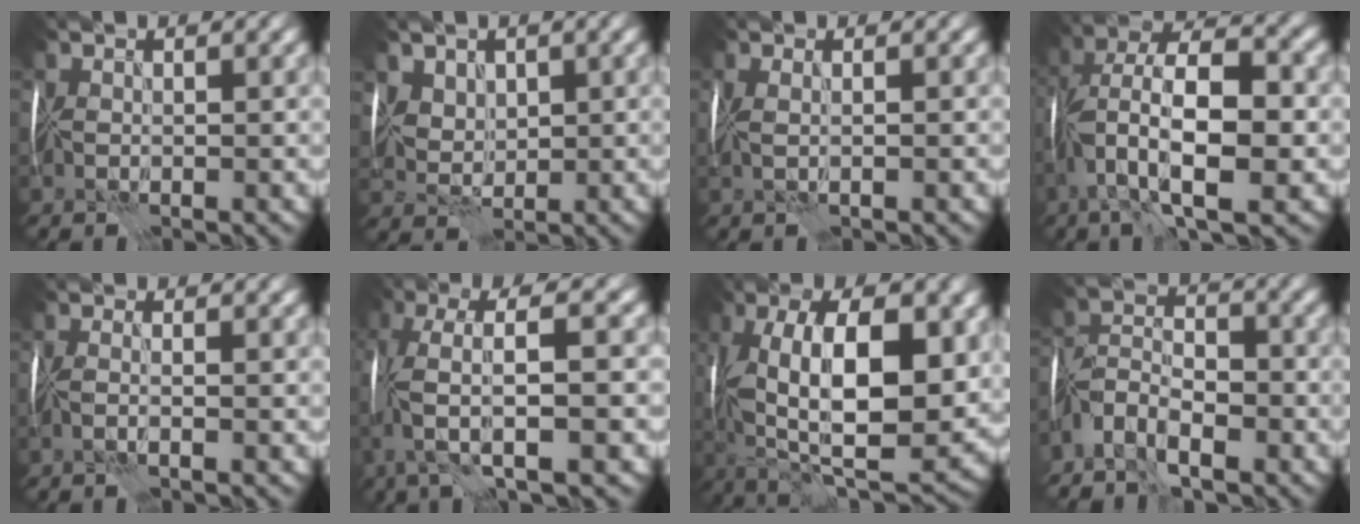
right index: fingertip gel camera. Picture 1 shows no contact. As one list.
[{"total": 3.1, "force": [2.0, 2.1, 1.1], "torque": [-0.036, -0.001, 0.052]}, {"total": 0.9, "force": [0.2, -0.3, 0.8], "torque": [-0.013, 0.013, 0.008]}, {"total": 11.1, "force": [-2.2, 4.1, 10.1], "torque": [-0.189, 0.017, -0.044]}, {"total": 1.2, "force": [-0.8, -0.9, 0.2], "torque": [-0.008, 0.002, -0.018]}, {"total": 7.0, "force": [-0.6, 1.2, 6.9], "torque": [-0.135, 0.022, -0.015]}, {"total": 13.5, "force": [1.4, 5.9, 12.1], "torque": [-0.194, 0.000, 0.026]}, {"total": 5.4, "force": [-4.1, 2.6, 2.2], "torque": [-0.026, 0.010, -0.085]}]